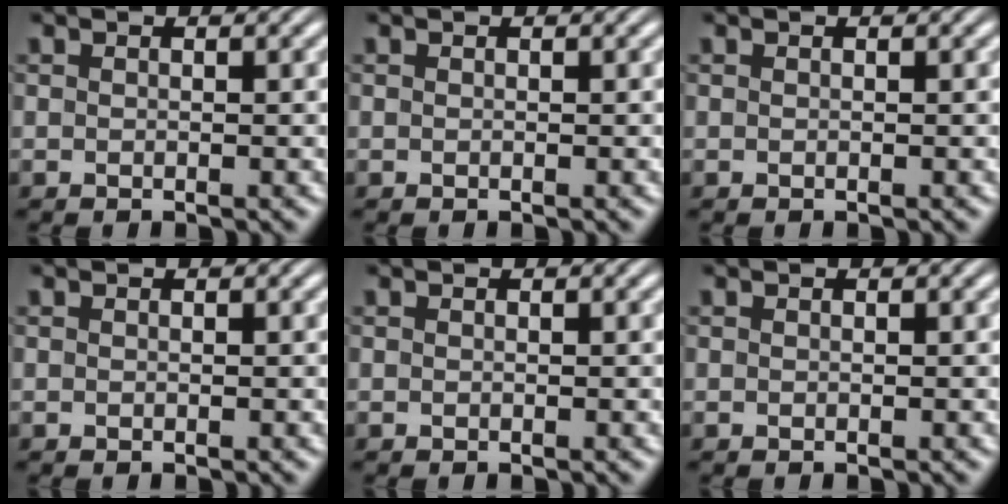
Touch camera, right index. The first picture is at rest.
{"total": 0.0}
{"total": 0.0}
{"total": 0.0}
{"total": 0.0}
{"total": 0.0}